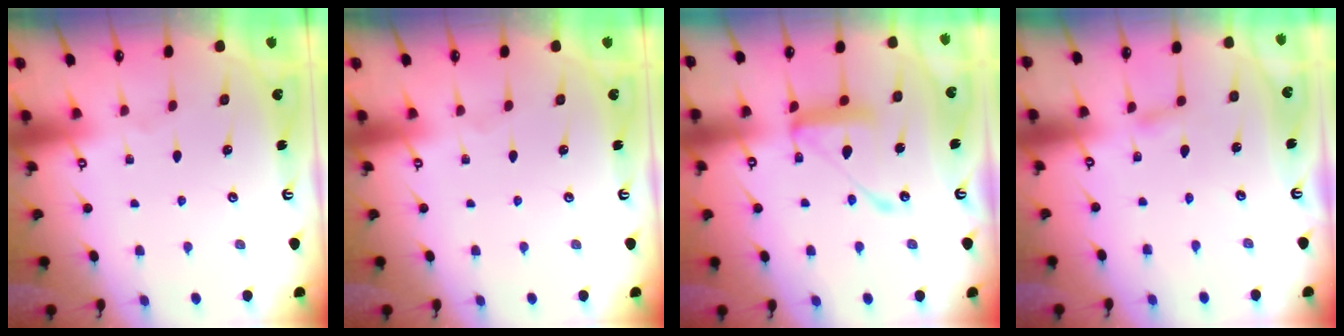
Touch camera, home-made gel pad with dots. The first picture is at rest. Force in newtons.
{"total": 0.0}
{"total": 17.2, "press": 17.1, "slide": 1.5}
{"total": 2.3, "press": 2.2, "slide": 0.2}